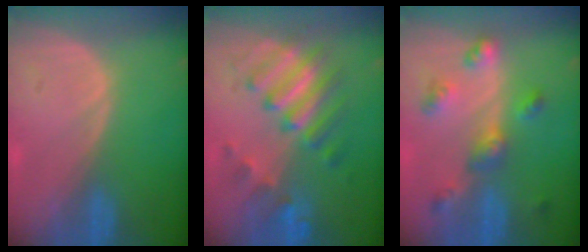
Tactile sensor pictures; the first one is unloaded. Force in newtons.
{"total": 8.0, "press": 8.0, "slide": 0.2}
{"total": 6.6, "press": 5.8, "slide": 3.2}